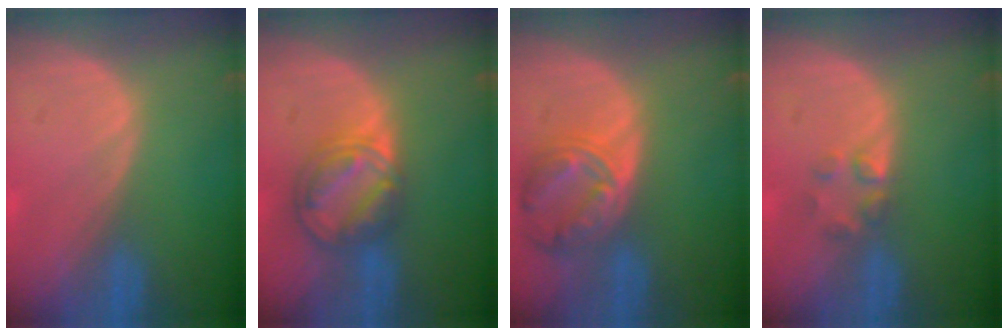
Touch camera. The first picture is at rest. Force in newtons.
{"total": 8.1, "press": 7.0, "slide": 4.1}
{"total": 8.2, "press": 7.1, "slide": 4.0}
{"total": 2.2, "press": 2.2, "slide": 0.2}